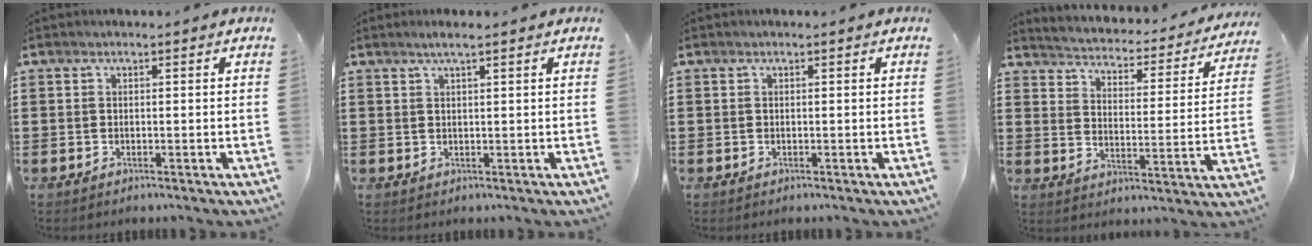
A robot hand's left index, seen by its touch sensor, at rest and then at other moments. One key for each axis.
{"total": 1.7, "fx": 1.1, "fy": 0.1, "fz": 1.3, "tx": -0.026, "ty": 0.000, "tz": 0.020}
{"total": 0.0}
{"total": 2.6, "fx": 2.6, "fy": 0.0, "fz": 0.1, "tx": -0.023, "ty": -0.032, "tz": 0.032}